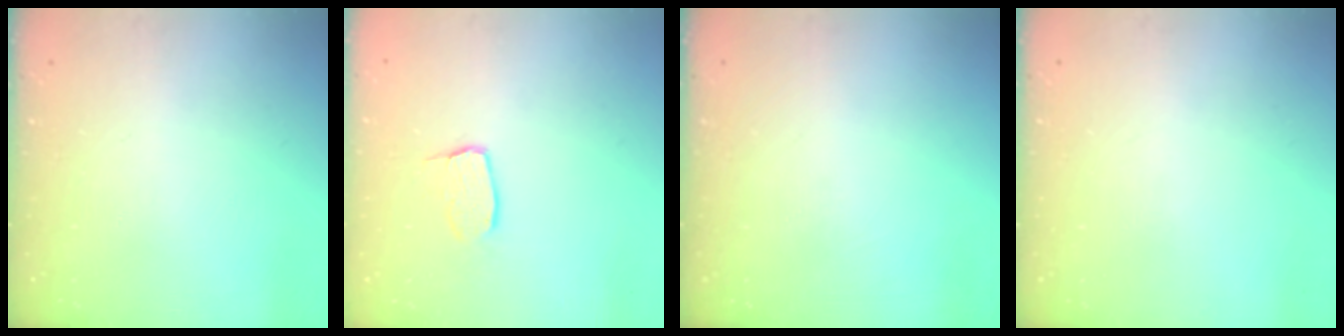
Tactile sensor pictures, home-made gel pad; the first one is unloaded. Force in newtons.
{"total": 6.1, "press": 6.0, "slide": 0.4}
{"total": 0.0}
{"total": 0.0}